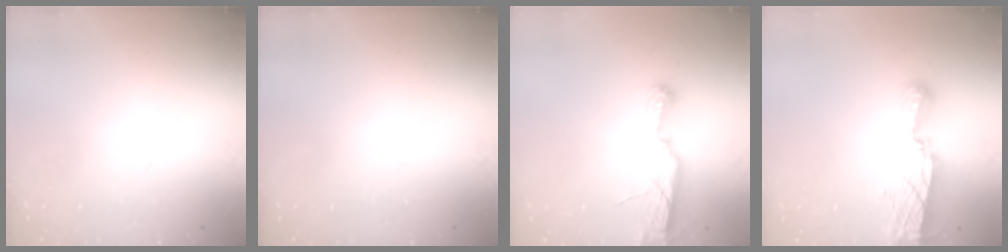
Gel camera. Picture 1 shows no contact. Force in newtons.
{"total": 0.0}
{"total": 7.5, "press": 7.5, "slide": 0.4}
{"total": 8.4, "press": 8.4, "slide": 0.8}